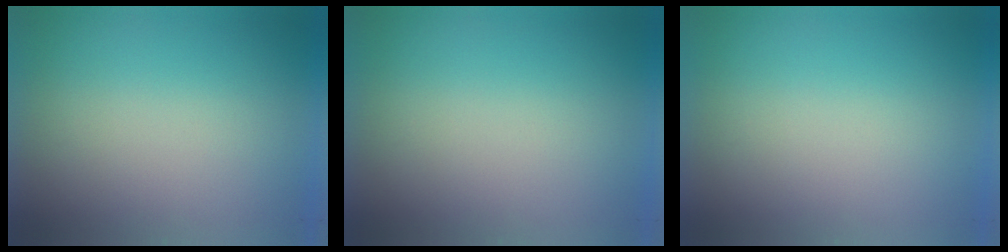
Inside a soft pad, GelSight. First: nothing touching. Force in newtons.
{"total": 0.0}
{"total": 0.0}